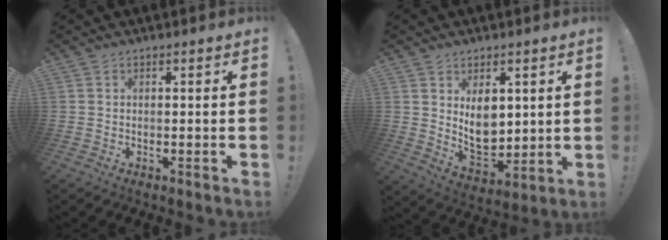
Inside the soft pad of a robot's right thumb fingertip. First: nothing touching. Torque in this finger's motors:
{"motor_torque": [0.01, 0.53, 0.44, 0.44, 0.08]}